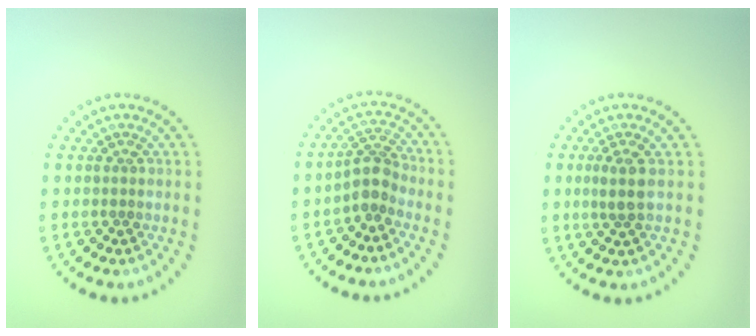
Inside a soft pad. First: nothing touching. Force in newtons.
{"total": 2.7, "press": 2.1, "slide": 1.7}
{"total": 2.0, "press": 1.8, "slide": 0.9}